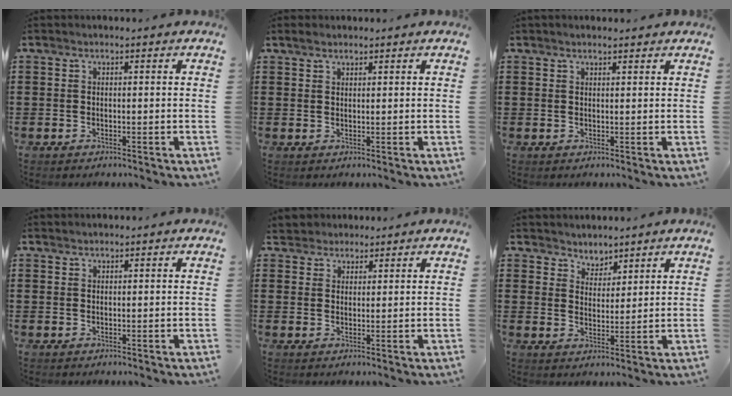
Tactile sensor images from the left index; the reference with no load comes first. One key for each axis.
{"total": 1.3, "fx": 1.2, "fy": 0.4, "fz": 0.4, "tx": -0.011, "ty": 0.003, "tz": 0.023}
{"total": 1.1, "fx": 1.0, "fy": 0.1, "fz": 0.4, "tx": -0.009, "ty": 0.001, "tz": 0.019}
{"total": 0.7, "fx": 0.7, "fy": 0.1, "fz": 0.0, "tx": -0.002, "ty": 0.000, "tz": 0.014}
{"total": 2.5, "fx": 2.2, "fy": 1.2, "fz": -0.4, "tx": -0.001, "ty": 0.007, "tz": 0.043}
{"total": 3.4, "fx": 3.2, "fy": 1.3, "fz": -0.3, "tx": -0.008, "ty": -0.002, "tz": 0.059}